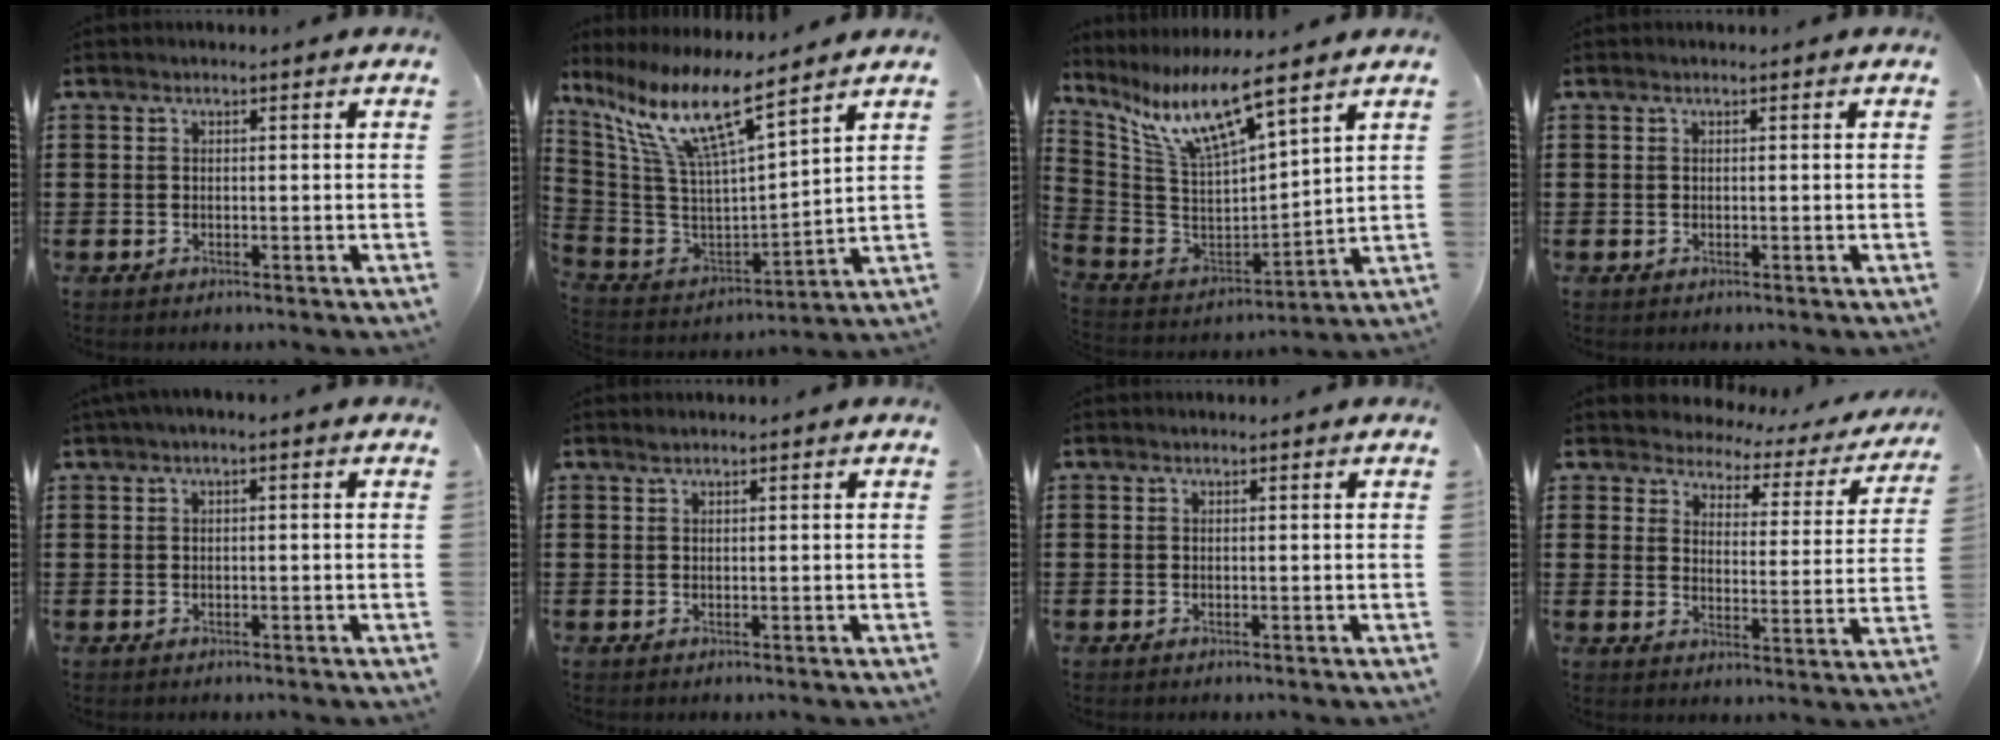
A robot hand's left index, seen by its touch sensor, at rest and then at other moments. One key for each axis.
{"total": 13.0, "fx": 8.2, "fy": 2.3, "fz": 9.9, "tx": -0.225, "ty": -0.051, "tz": 0.136}
{"total": 11.8, "fx": 7.9, "fy": 2.0, "fz": 8.4, "tx": -0.194, "ty": -0.042, "tz": 0.135}
{"total": 0.0}
{"total": 1.1, "fx": -0.3, "fy": 0.2, "fz": 1.0, "tx": -0.015, "ty": -0.003, "tz": -0.005}
{"total": 0.7, "fx": 0.5, "fy": 0.1, "fz": 0.4, "tx": -0.008, "ty": 0.001, "tz": 0.011}
{"total": 0.0}
{"total": 3.0, "fx": 2.8, "fy": 1.0, "fz": 0.0, "tx": -0.025, "ty": -0.022, "tz": 0.041}